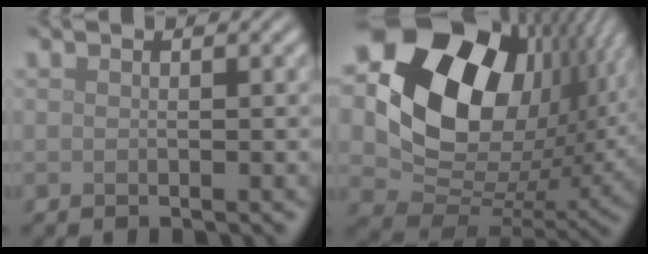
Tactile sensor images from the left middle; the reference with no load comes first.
{"total": 19.8, "force": [6.3, 13.5, 13.1], "torque": [-0.273, 0.008, 0.117]}